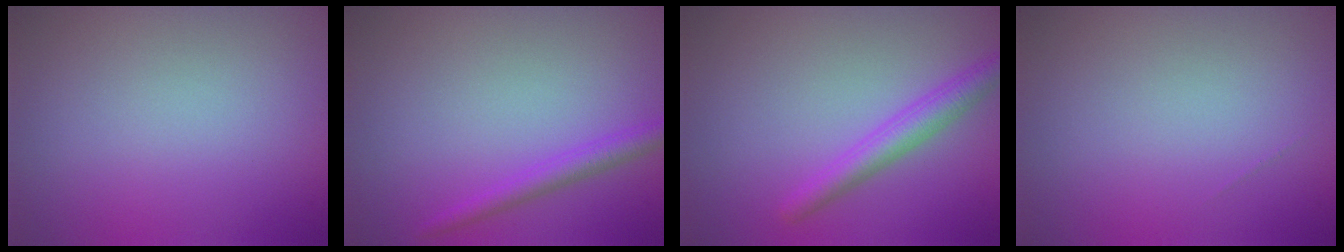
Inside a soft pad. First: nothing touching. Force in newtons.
{"total": 2.0, "press": 2.0, "slide": 0.1}
{"total": 2.9, "press": 2.9, "slide": 0.2}
{"total": 0.0}